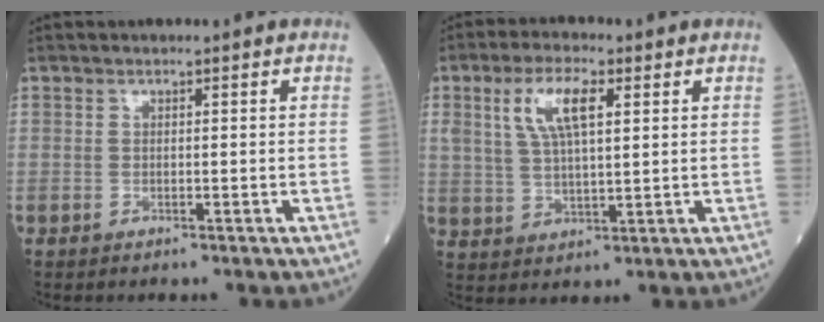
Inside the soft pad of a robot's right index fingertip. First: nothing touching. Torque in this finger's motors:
{"motor_torque": [0.24, 0.12, 0.16, 0.11]}